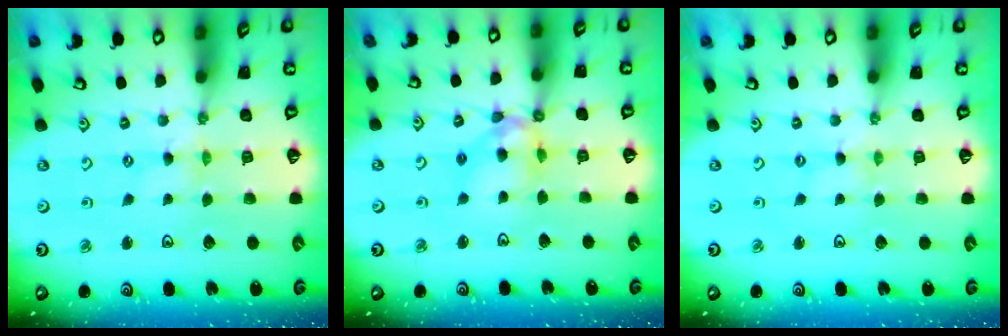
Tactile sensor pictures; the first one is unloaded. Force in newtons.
{"total": 11.8, "press": 11.8, "slide": 0.9}
{"total": 0.0}